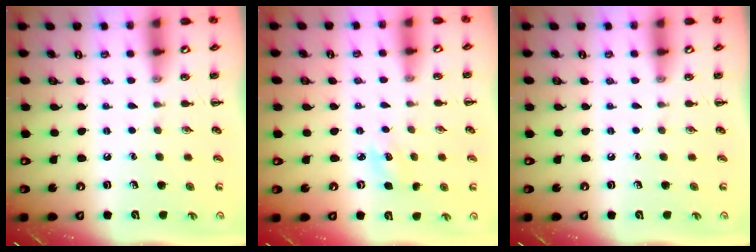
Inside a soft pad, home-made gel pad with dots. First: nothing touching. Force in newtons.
{"total": 3.9, "press": 3.7, "slide": 1.1}
{"total": 0.0}